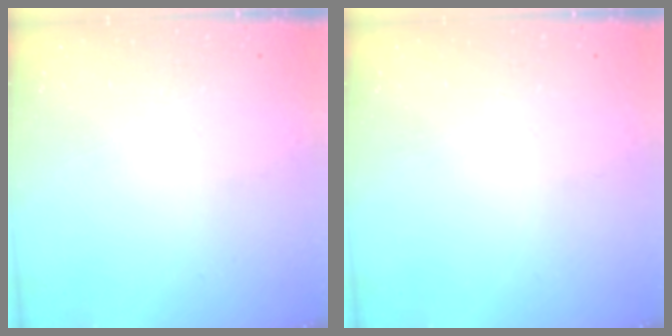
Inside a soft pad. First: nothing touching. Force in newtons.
{"total": 0.0}